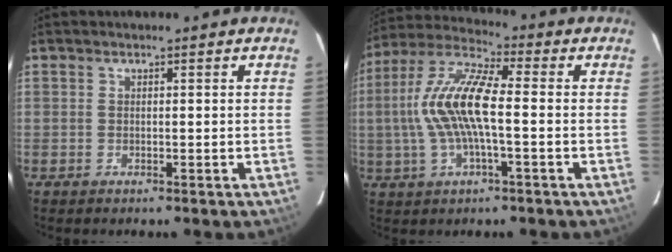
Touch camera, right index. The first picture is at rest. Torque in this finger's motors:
{"motor_torque": [0.83, -0.21, 1.05, 0.21]}